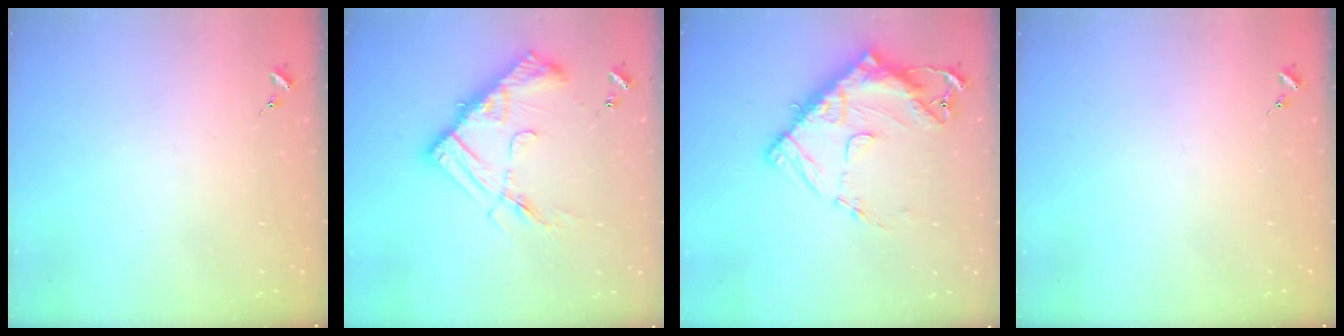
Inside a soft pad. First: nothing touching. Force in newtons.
{"total": 16.6, "press": 16.6, "slide": 1.1}
{"total": 16.9, "press": 16.8, "slide": 1.6}
{"total": 0.0}